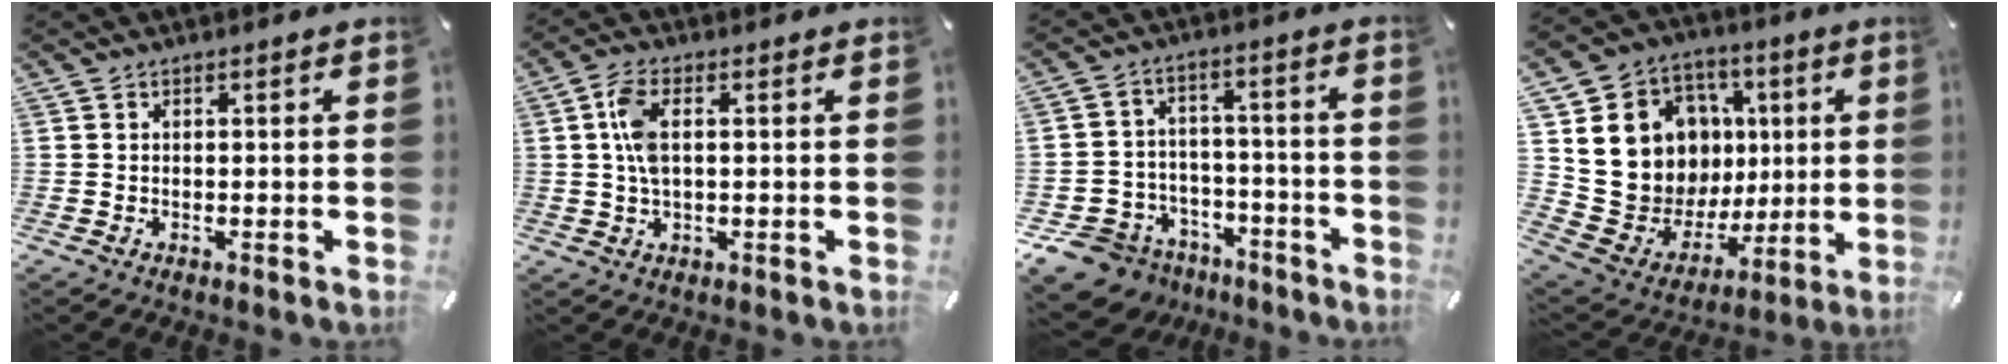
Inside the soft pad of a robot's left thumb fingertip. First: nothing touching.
{"total": 6.2, "force": [0.8, 2.7, 5.5], "torque": [-0.130, 0.002, 0.008]}
{"total": 10.2, "force": [-7.0, 7.0, 2.1], "torque": [-0.053, 0.044, -0.126]}
{"total": 17.4, "force": [4.5, 15.6, 6.4], "torque": [-0.105, -0.041, 0.117]}